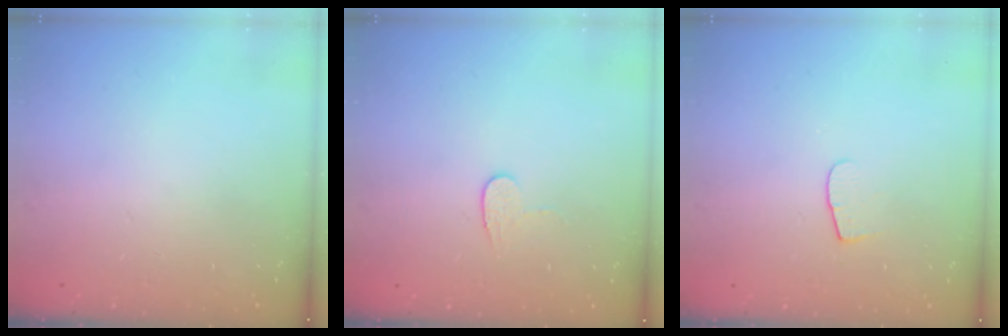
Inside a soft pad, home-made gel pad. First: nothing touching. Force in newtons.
{"total": 5.8, "press": 5.8, "slide": 0.3}
{"total": 5.2, "press": 5.2, "slide": 0.6}